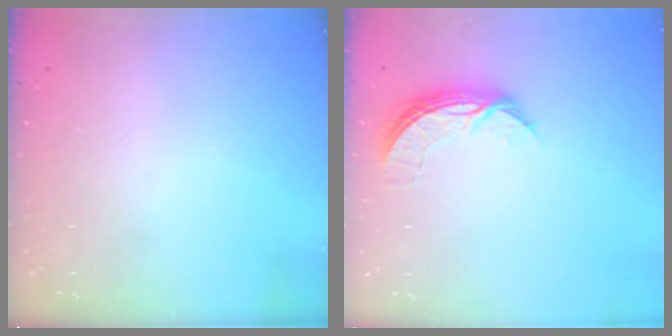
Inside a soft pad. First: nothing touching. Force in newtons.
{"total": 6.8, "press": 6.8, "slide": 0.7}